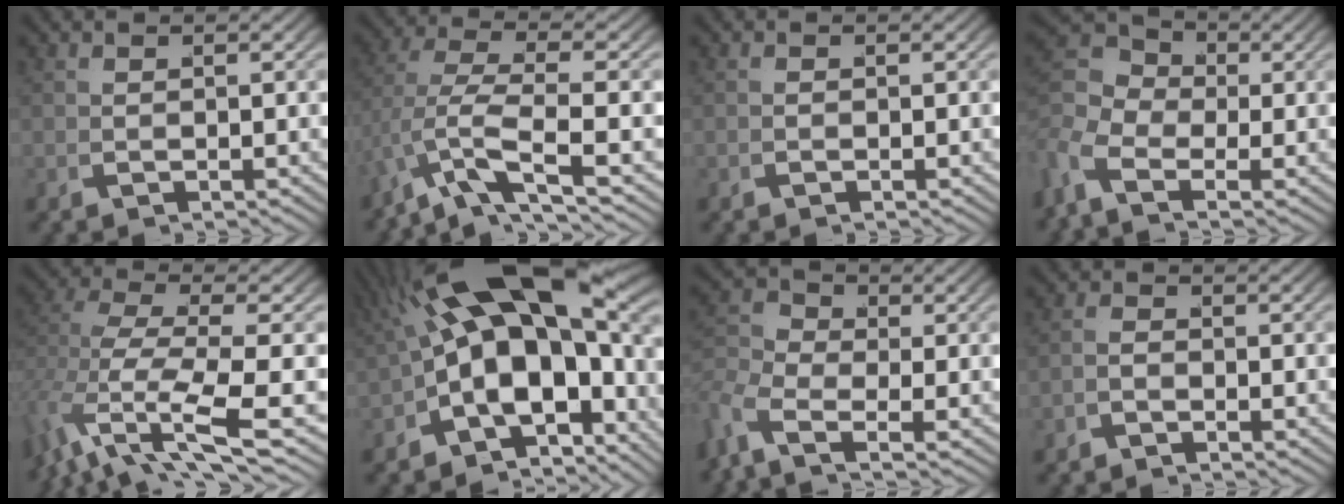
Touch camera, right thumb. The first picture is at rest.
{"total": 6.0, "force": [-1.0, 2.8, 5.3], "torque": [-0.108, -0.021, 0.002]}
{"total": 0.0}
{"total": 6.9, "force": [1.7, 4.8, 4.7], "torque": [-0.097, 0.001, 0.020]}
{"total": 8.2, "force": [-0.9, 3.6, 7.3], "torque": [-0.166, -0.034, 0.009]}
{"total": 16.1, "force": [-0.3, 10.1, 12.6], "torque": [-0.235, -0.040, 0.008]}
{"total": 5.5, "force": [-1.7, 3.5, 4.0], "torque": [-0.106, -0.028, -0.022]}
{"total": 1.1, "force": [-1.0, 0.3, 0.2], "torque": [0.002, 0.000, -0.021]}